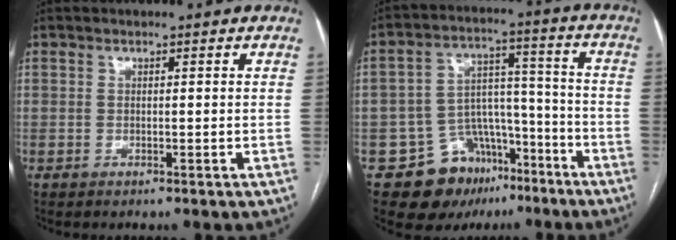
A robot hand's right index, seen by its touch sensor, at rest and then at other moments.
{"total": 12.2, "force": [-7.7, 8.4, 4.3], "torque": [-0.055, 0.057, -0.111]}